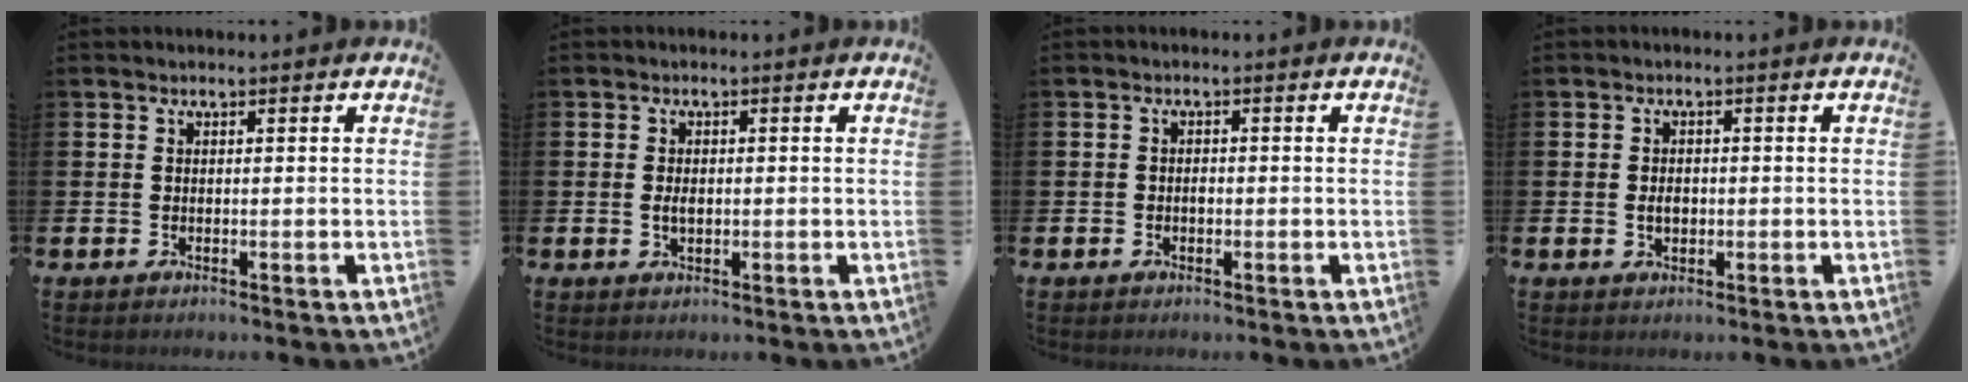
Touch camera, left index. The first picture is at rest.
{"total": 1.6, "force": [-0.1, 0.6, 1.5], "torque": [-0.028, 0.003, -0.004]}
{"total": 0.9, "force": [-0.4, 0.6, 0.5], "torque": [-0.008, 0.003, -0.009]}
{"total": 1.9, "force": [-0.3, 1.3, 1.4], "torque": [-0.018, 0.002, -0.009]}